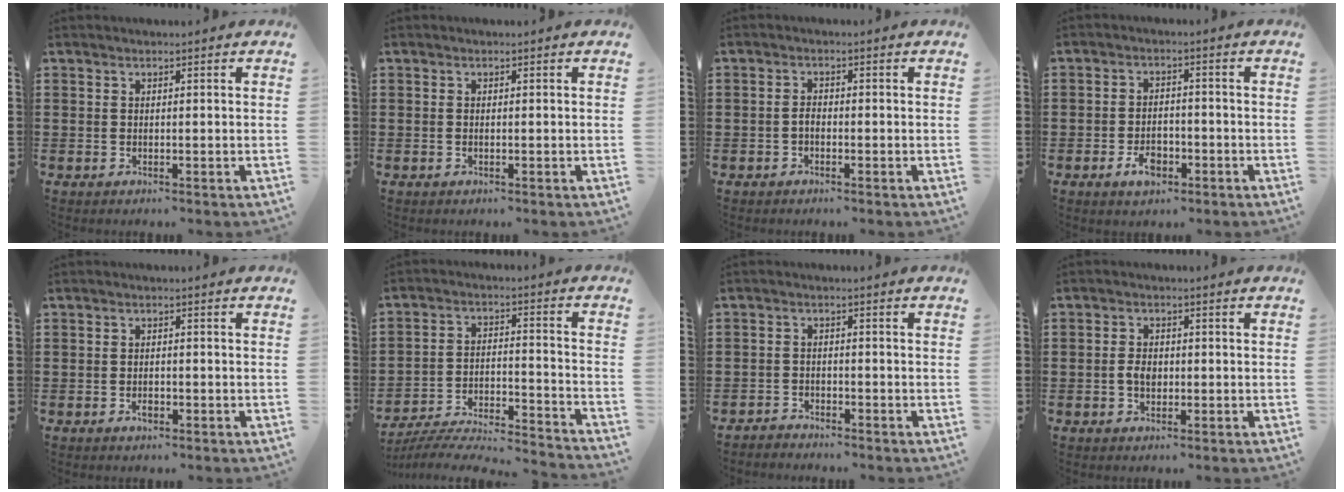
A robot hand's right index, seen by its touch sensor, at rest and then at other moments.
{"total": 0.0}
{"total": 1.1, "force": [-0.3, 0.6, 0.9], "torque": [-0.018, 0.002, -0.007]}
{"total": 4.3, "force": [-2.0, 2.3, 3.0], "torque": [-0.049, 0.000, -0.040]}
{"total": 1.5, "force": [-0.7, 0.7, 1.2], "torque": [-0.023, -0.001, -0.013]}
{"total": 5.5, "force": [-5.3, 0.2, 1.7], "torque": [-0.036, -0.008, -0.108]}
{"total": 1.8, "force": [-1.8, 0.4, -0.2], "torque": [-0.002, 0.004, -0.039]}
{"total": 2.6, "force": [-0.4, 1.5, 2.1], "torque": [-0.041, 0.000, -0.006]}